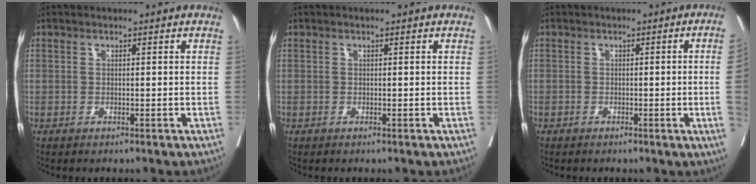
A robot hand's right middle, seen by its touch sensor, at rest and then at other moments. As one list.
[{"total": 0.0}, {"total": 4.2, "force": [-0.7, -1.5, 3.9], "torque": [-0.046, -0.008, -0.010]}]